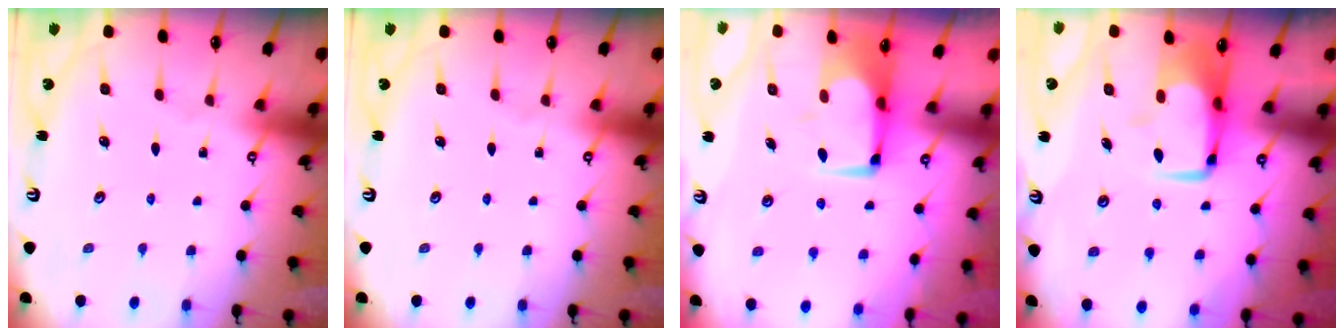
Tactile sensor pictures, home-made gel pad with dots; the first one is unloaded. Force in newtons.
{"total": 0.0}
{"total": 0.0}
{"total": 7.6, "press": 7.4, "slide": 1.5}